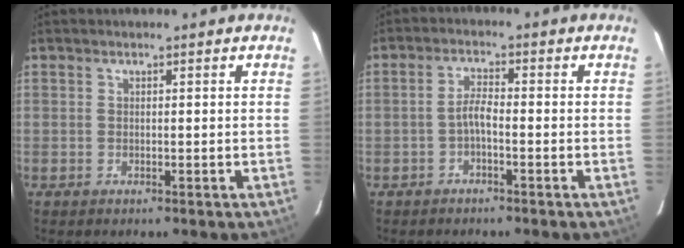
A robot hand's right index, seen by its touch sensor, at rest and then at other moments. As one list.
[{"total": 2.5, "force": [-1.3, 0.5, 2.1], "torque": [-0.047, 0.009, -0.029]}]